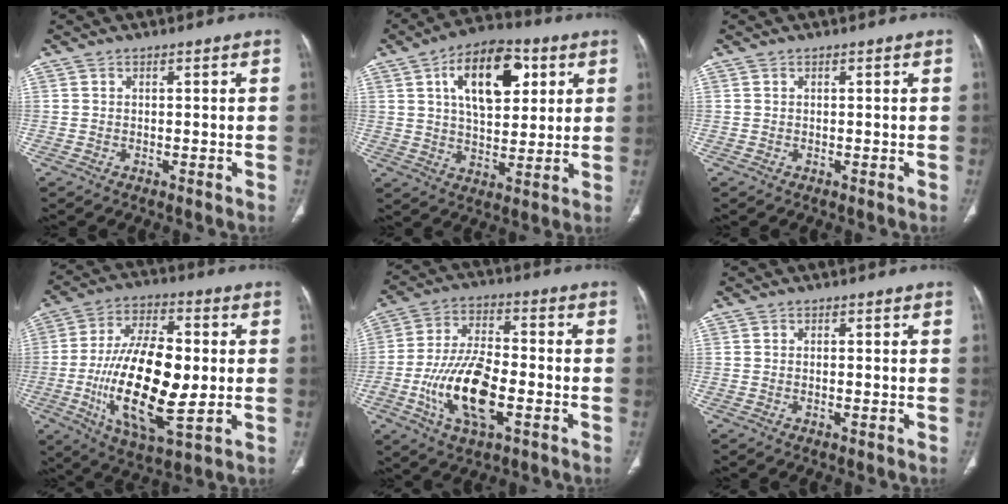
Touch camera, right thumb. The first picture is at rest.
{"total": 16.2, "force": [5.8, 8.6, 12.4], "torque": [-0.162, -0.007, 0.092]}
{"total": 0.0}
{"total": 21.6, "force": [-2.1, 9.0, 19.5], "torque": [-0.349, -0.001, -0.031]}
{"total": 15.5, "force": [-4.7, 7.0, 13.0], "torque": [-0.248, 0.019, -0.083]}
{"total": 0.6, "force": [-0.2, 0.1, 0.6], "torque": [-0.014, 0.000, -0.004]}